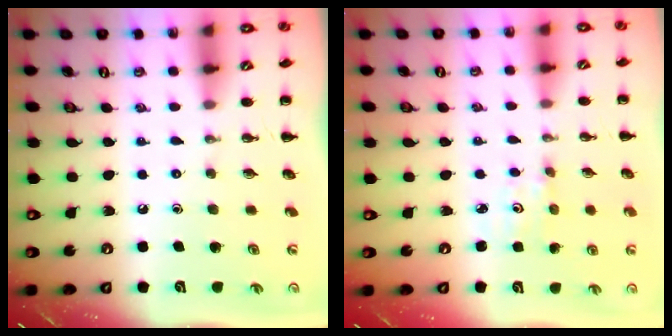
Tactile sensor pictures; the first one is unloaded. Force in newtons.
{"total": 1.2, "press": 1.2, "slide": 0.3}